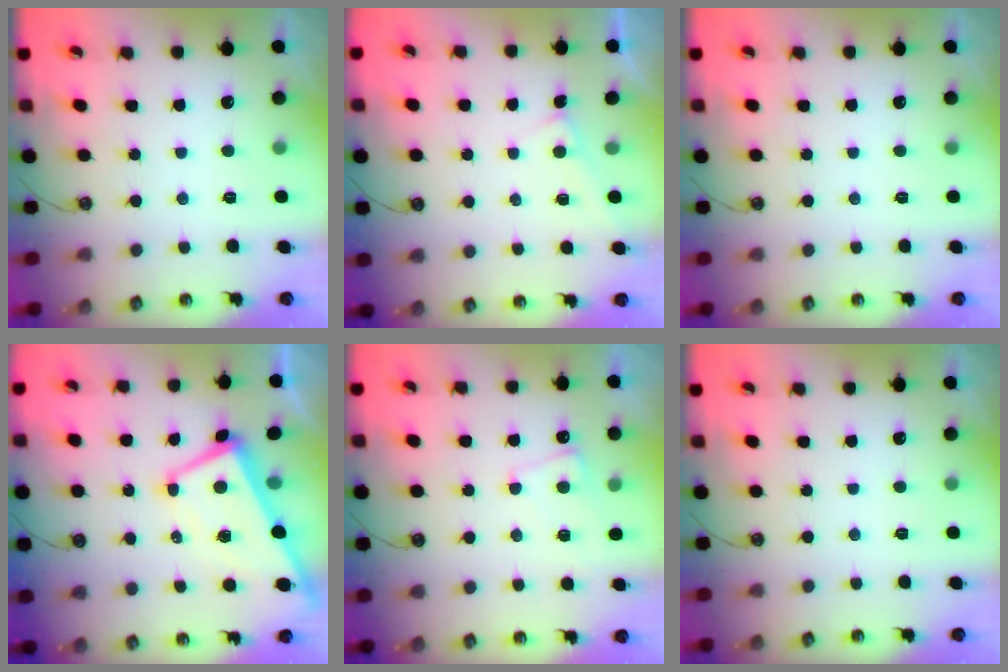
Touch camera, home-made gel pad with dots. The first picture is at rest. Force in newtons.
{"total": 2.9, "press": 2.9, "slide": 0.1}
{"total": 0.0}
{"total": 2.8, "press": 2.7, "slide": 0.9}
{"total": 2.4, "press": 2.4, "slide": 0.4}
{"total": 0.0}